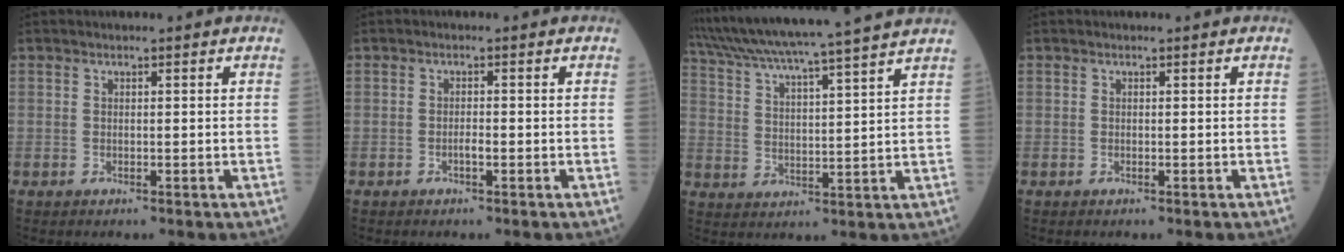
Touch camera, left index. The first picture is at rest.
{"total": 1.2, "force": [-0.6, 0.2, 1.0], "torque": [-0.020, 0.001, -0.009]}
{"total": 19.9, "force": [17.6, -1.6, 9.2], "torque": [-0.173, -0.001, 0.264]}
{"total": 0.0}